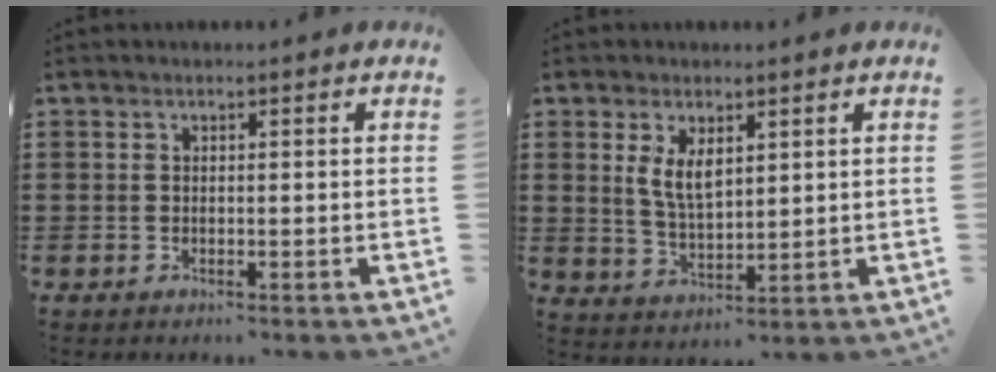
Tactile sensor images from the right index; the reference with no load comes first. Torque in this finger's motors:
{"motor_torque": [0.25, 0.12, 0.26, 0.06]}